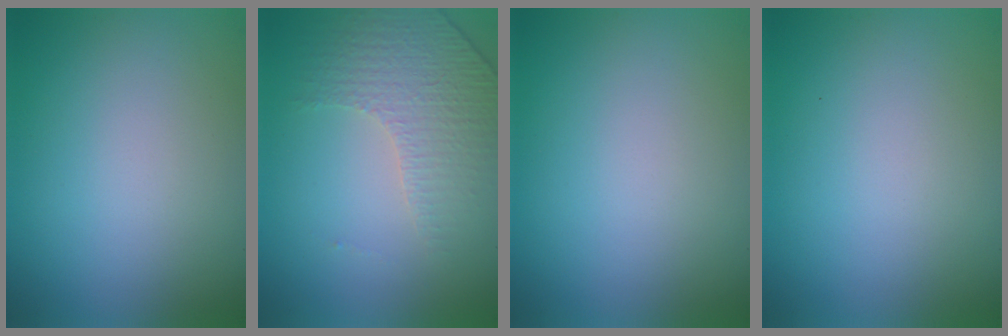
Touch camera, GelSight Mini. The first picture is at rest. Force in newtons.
{"total": 4.6, "press": 3.0, "slide": 3.5}
{"total": 0.0}
{"total": 0.0}